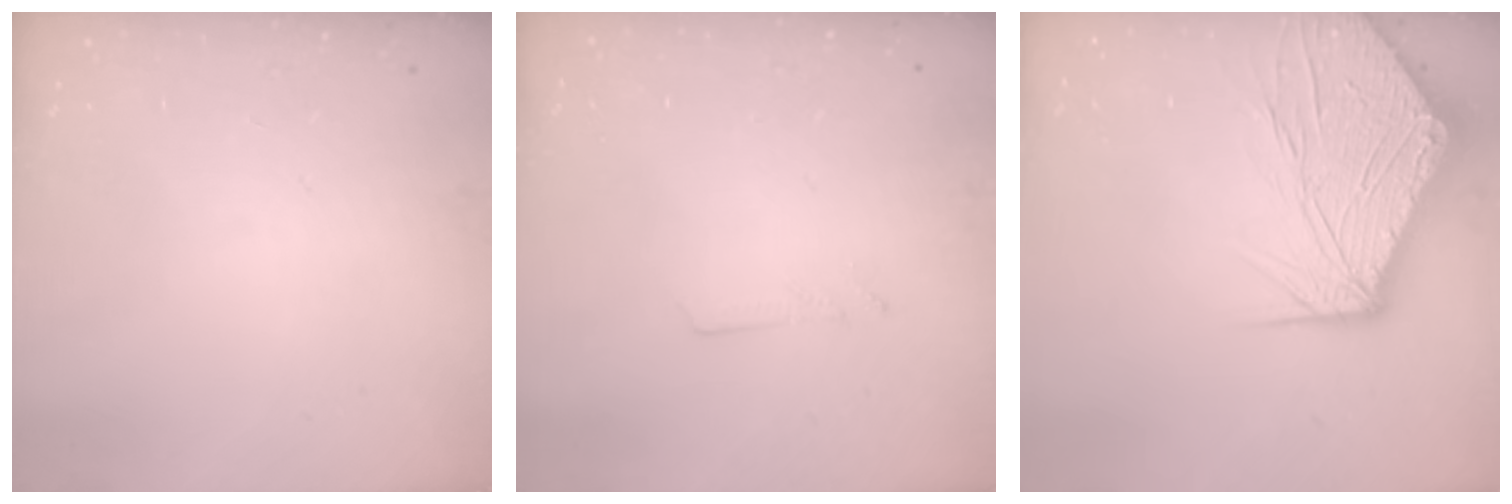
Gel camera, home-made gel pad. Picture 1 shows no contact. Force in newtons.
{"total": 2.2, "press": 2.2, "slide": 0.2}
{"total": 15.5, "press": 15.5, "slide": 1.5}